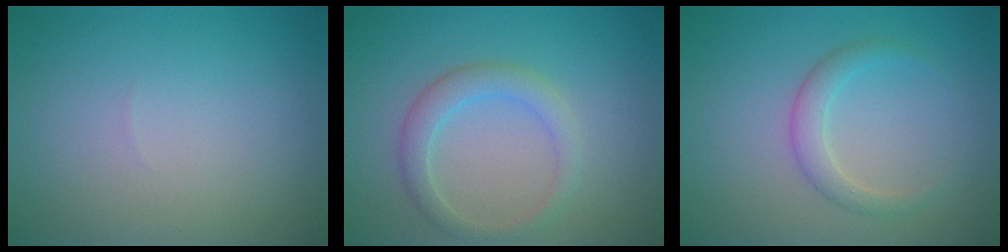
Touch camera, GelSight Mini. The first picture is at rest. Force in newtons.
{"total": 2.6, "press": 2.6, "slide": 0.3}
{"total": 2.0, "press": 2.0, "slide": 0.1}